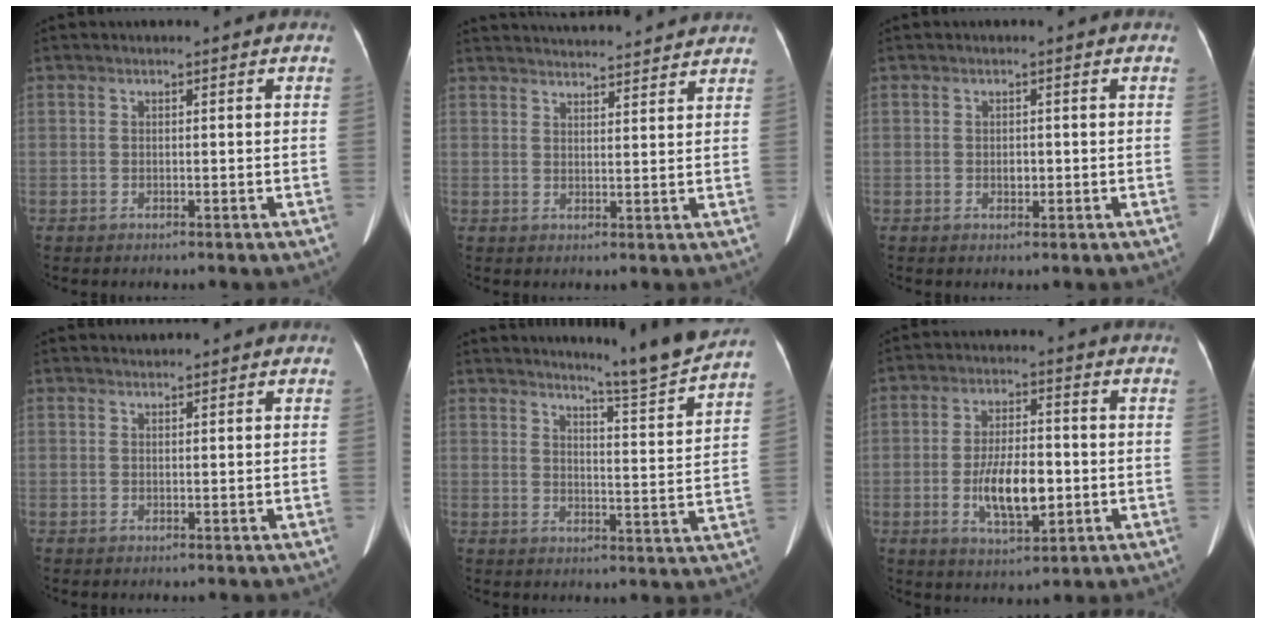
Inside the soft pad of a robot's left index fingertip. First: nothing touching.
{"total": 15.1, "force": [14.4, 1.7, 4.1], "torque": [-0.062, 0.032, 0.192]}
{"total": 1.2, "force": [-0.2, 0.8, 0.8], "torque": [-0.015, 0.001, 0.000]}
{"total": 0.6, "force": [0.6, 0.1, -0.1], "torque": [-0.008, 0.008, 0.012]}
{"total": 10.0, "force": [9.3, -2.1, 2.8], "torque": [-0.055, -0.048, 0.126]}
{"total": 9.1, "force": [-1.9, 3.4, 8.3], "torque": [-0.159, -0.001, -0.028]}